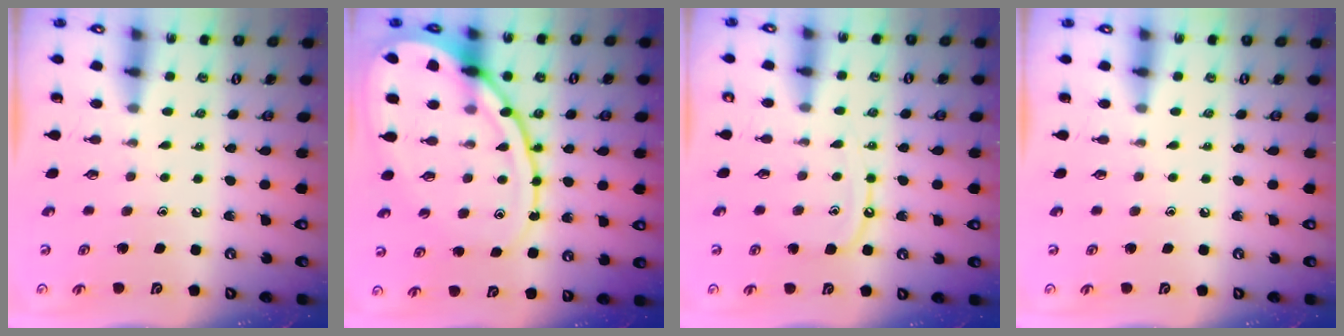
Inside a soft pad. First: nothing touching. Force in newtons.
{"total": 18.4, "press": 18.3, "slide": 1.9}
{"total": 8.2, "press": 8.1, "slide": 0.9}
{"total": 0.0}